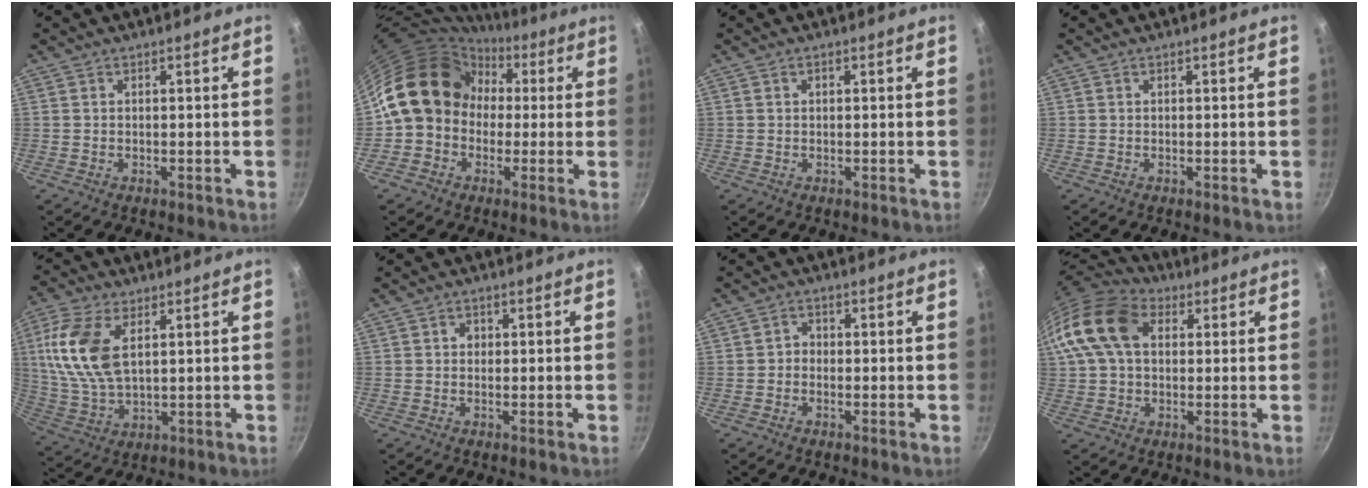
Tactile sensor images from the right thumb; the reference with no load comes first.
{"total": 14.6, "force": [1.2, 12.6, 7.4], "torque": [-0.086, 0.041, 0.003]}
{"total": 0.7, "force": [0.2, 0.5, 0.4], "torque": [-0.006, 0.005, 0.004]}
{"total": 0.0}
{"total": 13.8, "force": [3.9, 7.5, 11.0], "torque": [-0.223, -0.004, 0.081]}
{"total": 1.4, "force": [0.1, 1.3, 0.6], "torque": [-0.005, 0.000, -0.001]}
{"total": 1.9, "force": [-0.7, 1.6, 0.7], "torque": [0.000, 0.010, -0.015]}
{"total": 14.9, "force": [3.4, 10.4, 10.2], "torque": [-0.182, 0.024, 0.045]}